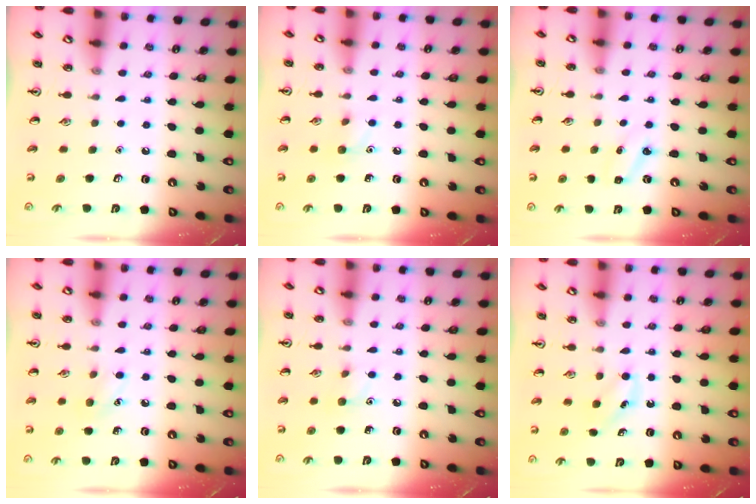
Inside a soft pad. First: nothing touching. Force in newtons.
{"total": 5.4, "press": 5.2, "slide": 1.6}
{"total": 2.8, "press": 2.6, "slide": 1.0}
{"total": 6.4, "press": 6.2, "slide": 1.5}
{"total": 4.9, "press": 4.6, "slide": 1.6}
{"total": 3.5, "press": 3.3, "slide": 1.0}